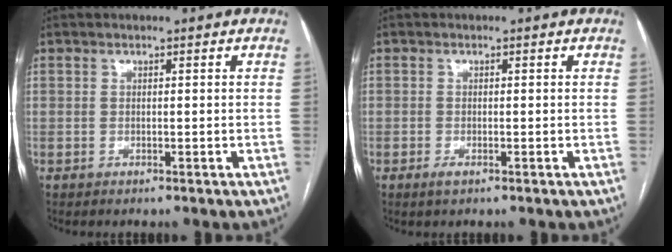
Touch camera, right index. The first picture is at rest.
{"total": 1.0, "force": [-0.6, 0.5, 0.7], "torque": [-0.010, -0.001, -0.006]}